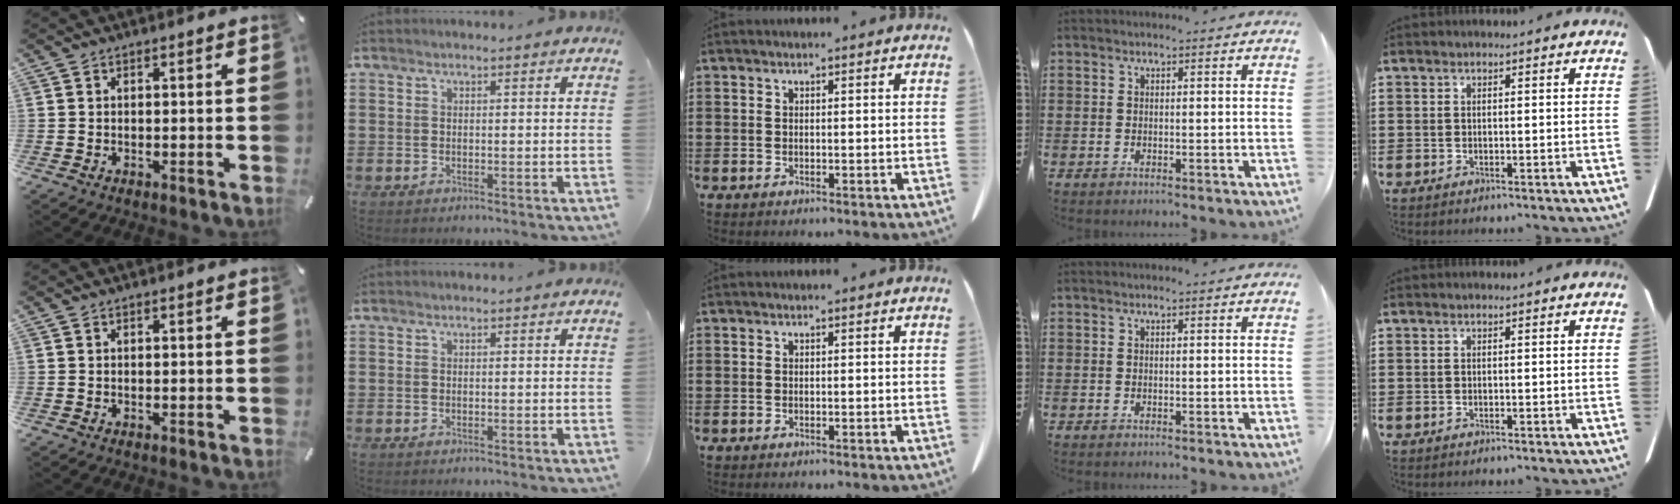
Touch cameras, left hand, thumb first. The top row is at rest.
{}